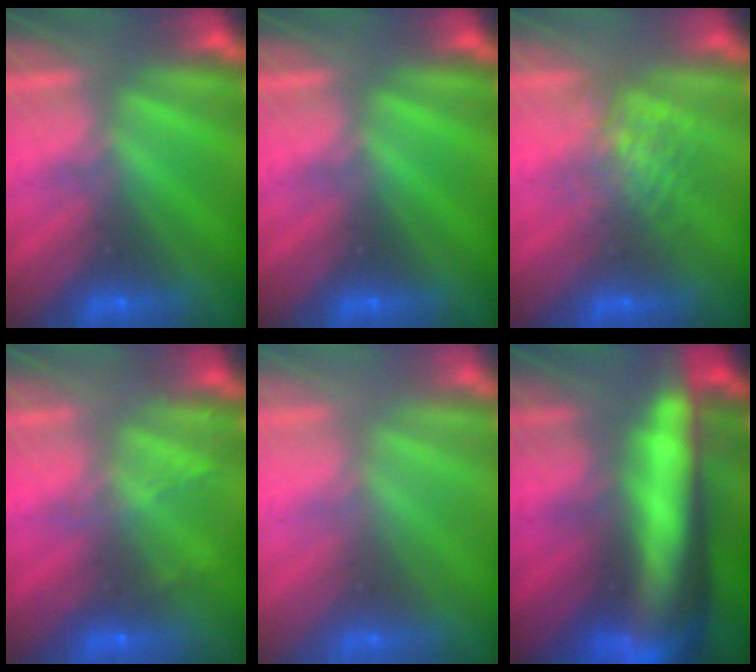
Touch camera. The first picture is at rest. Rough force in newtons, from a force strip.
{"total": 0.0}
{"total": 4.1}
{"total": 2.2}
{"total": 2.4}
{"total": 9.6}